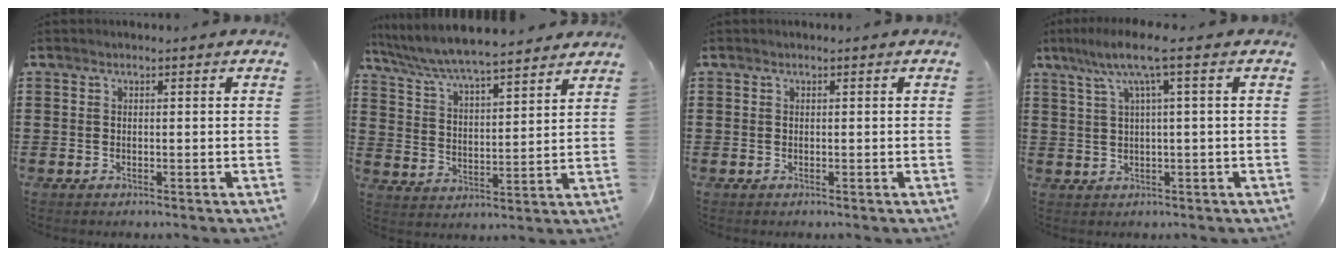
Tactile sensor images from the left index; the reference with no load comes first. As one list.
[{"total": 6.6, "force": [6.2, 0.2, 2.2], "torque": [-0.069, -0.037, 0.105]}, {"total": 0.0}, {"total": 6.6, "force": [2.0, 0.6, 6.3], "torque": [-0.133, 0.002, 0.027]}]